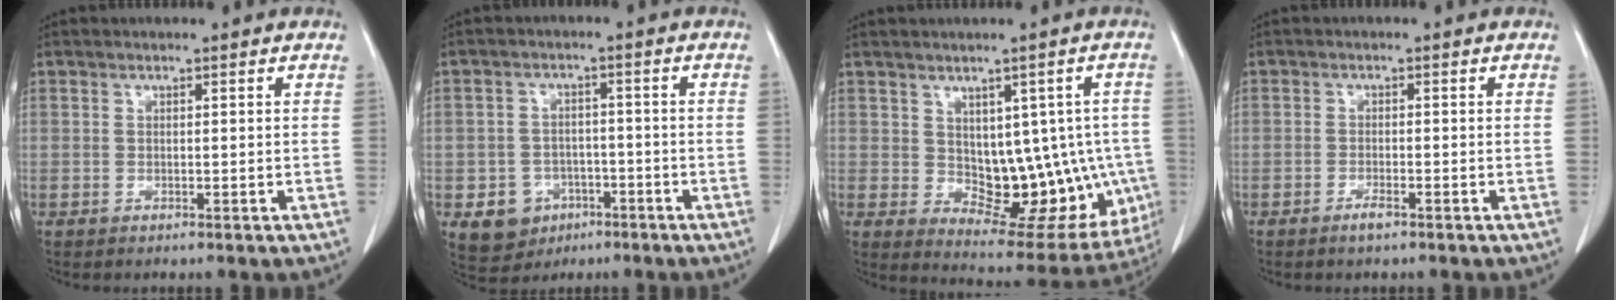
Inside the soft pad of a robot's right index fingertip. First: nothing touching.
{"total": 6.5, "force": [-2.8, 5.6, 1.8], "torque": [-0.030, 0.006, -0.031]}
{"total": 14.8, "force": [-0.9, 8.0, 12.4], "torque": [-0.135, 0.011, 0.013]}
{"total": 1.6, "force": [-1.1, 0.2, 1.1], "torque": [-0.021, -0.001, -0.016]}